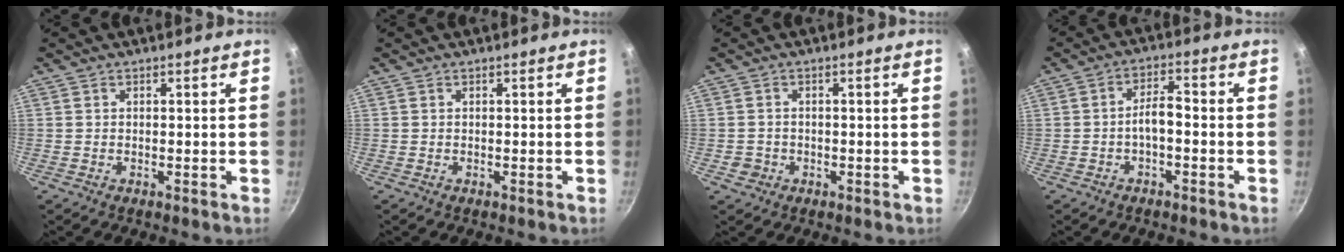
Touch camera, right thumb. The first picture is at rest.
{"total": 0.0}
{"total": 2.4, "force": [-0.7, 2.2, 0.7], "torque": [-0.005, 0.008, -0.007]}
{"total": 4.4, "force": [-1.6, 1.8, 3.7], "torque": [-0.061, 0.030, -0.028]}